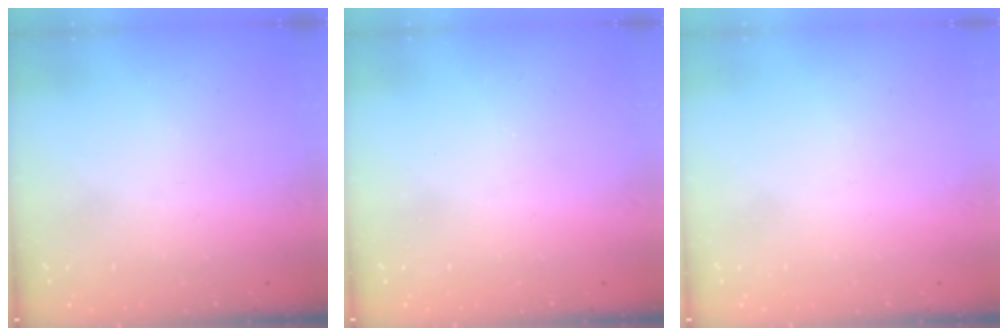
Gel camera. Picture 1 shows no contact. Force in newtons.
{"total": 2.5, "press": 2.4, "slide": 0.4}
{"total": 1.5, "press": 1.5, "slide": 0.1}